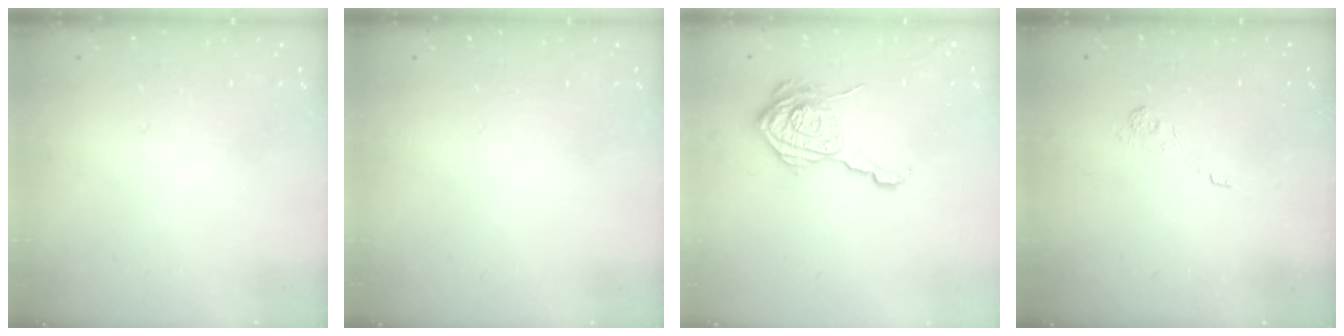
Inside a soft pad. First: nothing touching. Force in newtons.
{"total": 0.0}
{"total": 16.0, "press": 16.0, "slide": 0.8}
{"total": 1.9, "press": 1.3, "slide": 1.3}